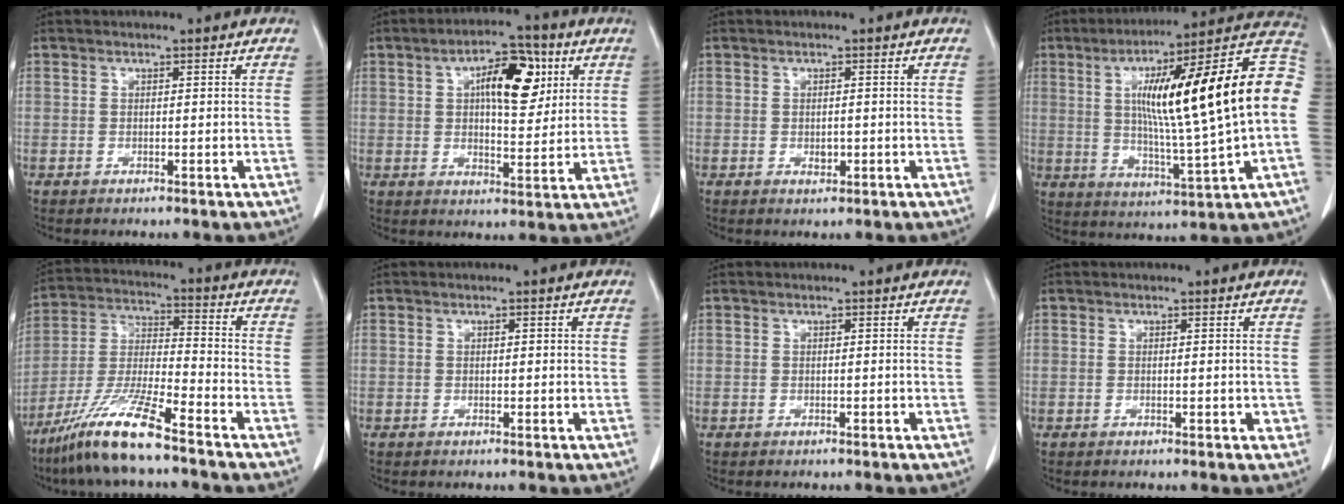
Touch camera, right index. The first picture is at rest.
{"total": 10.5, "force": [3.7, 4.2, 8.9], "torque": [-0.138, 0.020, 0.058]}
{"total": 1.3, "force": [-0.2, 0.8, 1.0], "torque": [-0.018, 0.000, 0.002]}
{"total": 25.6, "force": [2.2, 1.4, 25.5], "torque": [-0.326, 0.038, 0.026]}
{"total": 12.0, "force": [-8.6, 0.3, 8.4], "torque": [-0.175, -0.026, -0.170]}
{"total": 0.8, "force": [0.2, 0.3, 0.7], "torque": [-0.010, 0.001, 0.002]}
{"total": 0.0}
{"total": 1.3, "force": [0.0, 0.6, 1.2], "torque": [-0.015, -0.001, 0.004]}